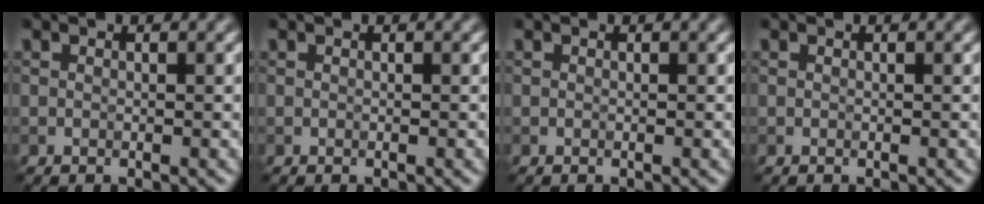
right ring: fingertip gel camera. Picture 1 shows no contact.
{"total": 0.0}
{"total": 0.0}
{"total": 0.0}